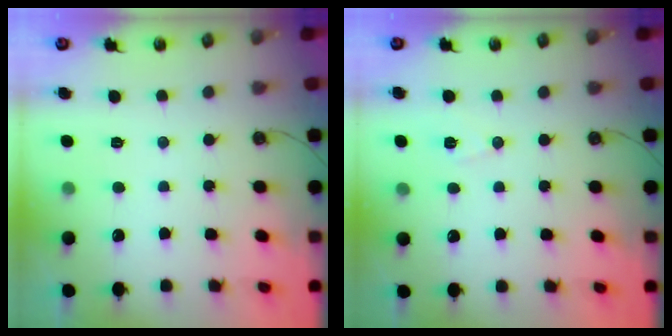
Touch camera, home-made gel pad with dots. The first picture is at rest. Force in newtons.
{"total": 6.7, "press": 6.1, "slide": 2.9}